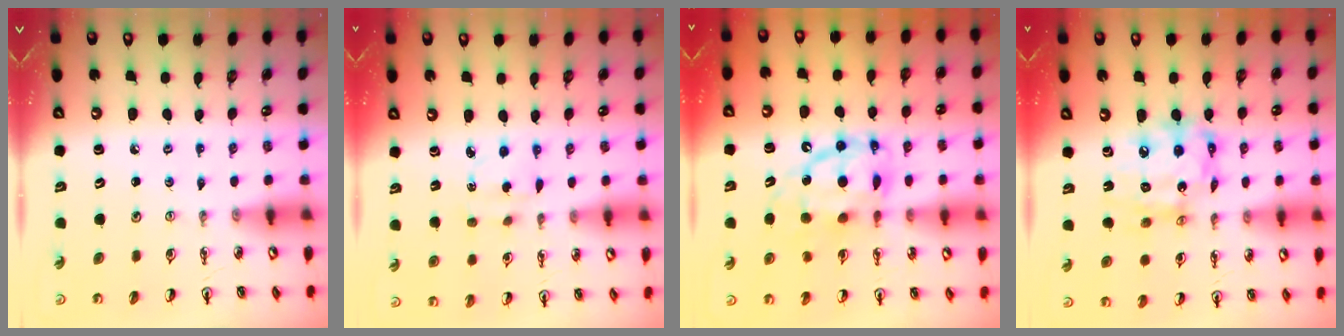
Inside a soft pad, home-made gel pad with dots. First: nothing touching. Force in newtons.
{"total": 2.2, "press": 2.2, "slide": 0.6}
{"total": 13.5, "press": 13.4, "slide": 1.3}
{"total": 15.1, "press": 14.9, "slide": 1.8}